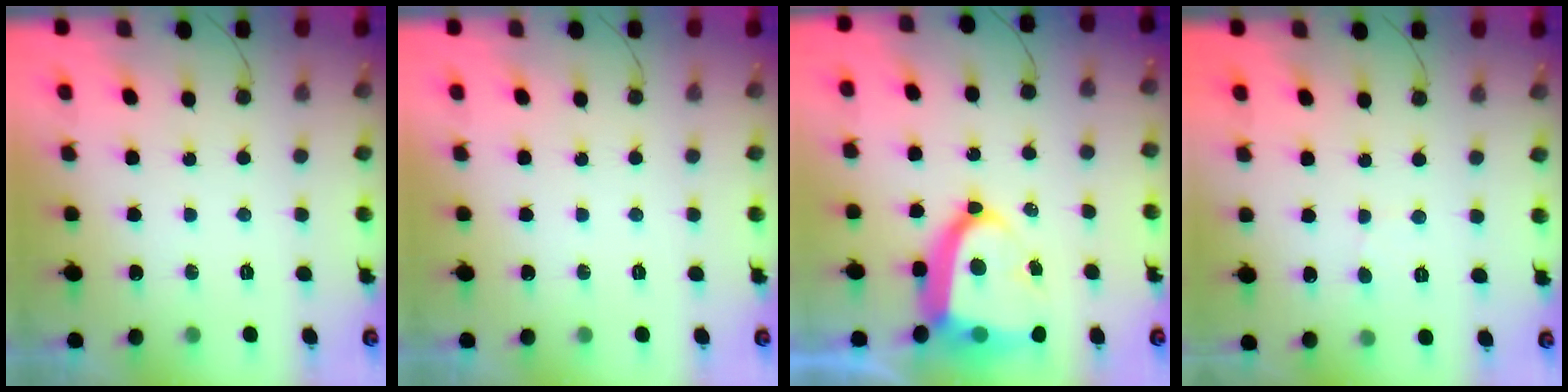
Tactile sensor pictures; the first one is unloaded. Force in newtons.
{"total": 0.0}
{"total": 14.4, "press": 14.3, "slide": 1.6}
{"total": 2.1, "press": 2.1, "slide": 0.2}